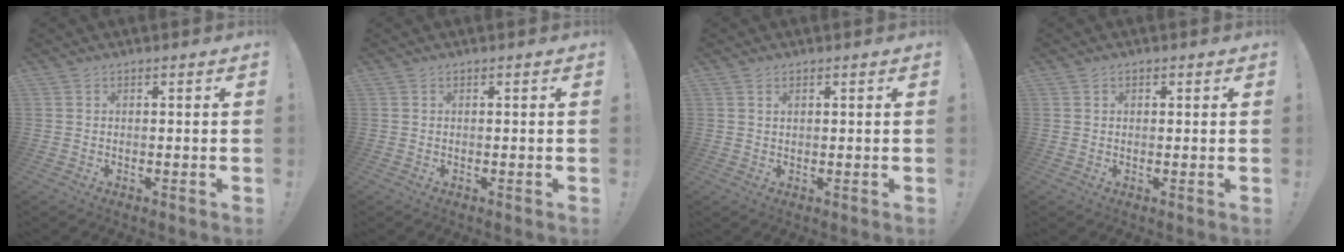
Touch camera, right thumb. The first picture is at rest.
{"total": 0.0}
{"total": 0.9, "force": [0.6, 0.3, 0.6], "torque": [-0.006, -0.002, 0.010]}
{"total": 0.9, "force": [0.5, 0.7, 0.3], "torque": [-0.002, 0.001, 0.008]}